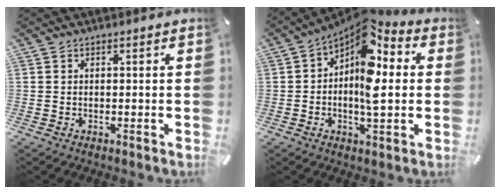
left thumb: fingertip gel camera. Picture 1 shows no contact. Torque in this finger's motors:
{"motor_torque": [0.70, 0.43, 0.85, 0.47, 0.18]}